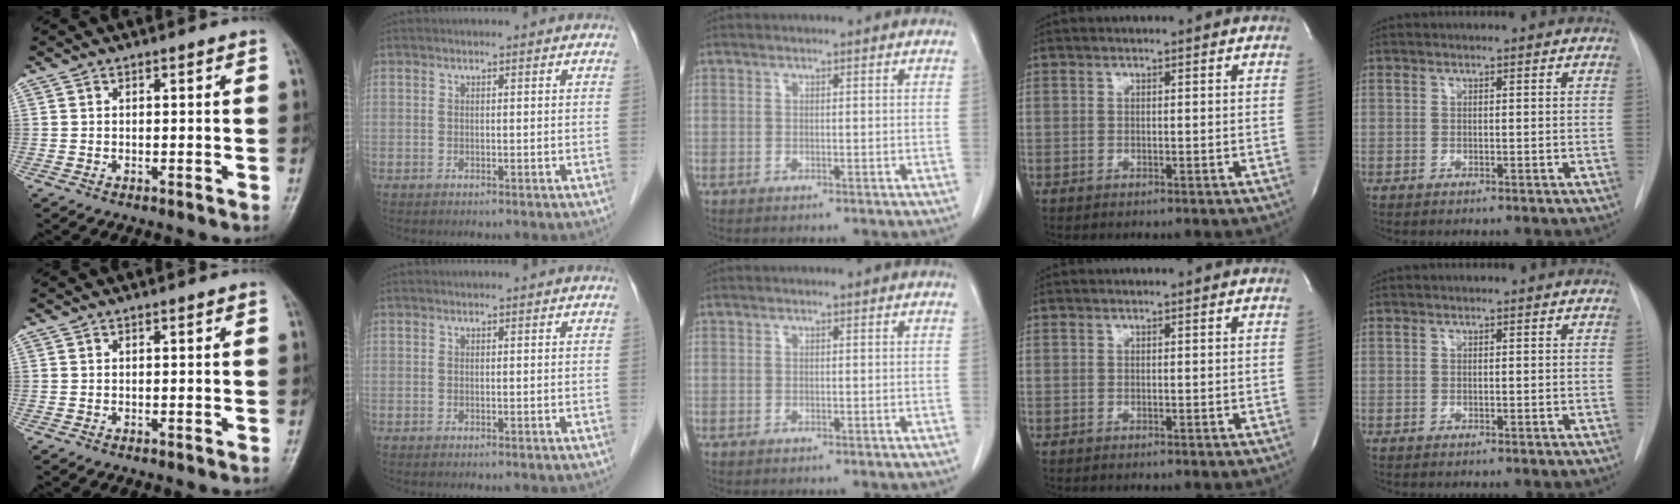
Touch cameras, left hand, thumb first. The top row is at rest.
{}